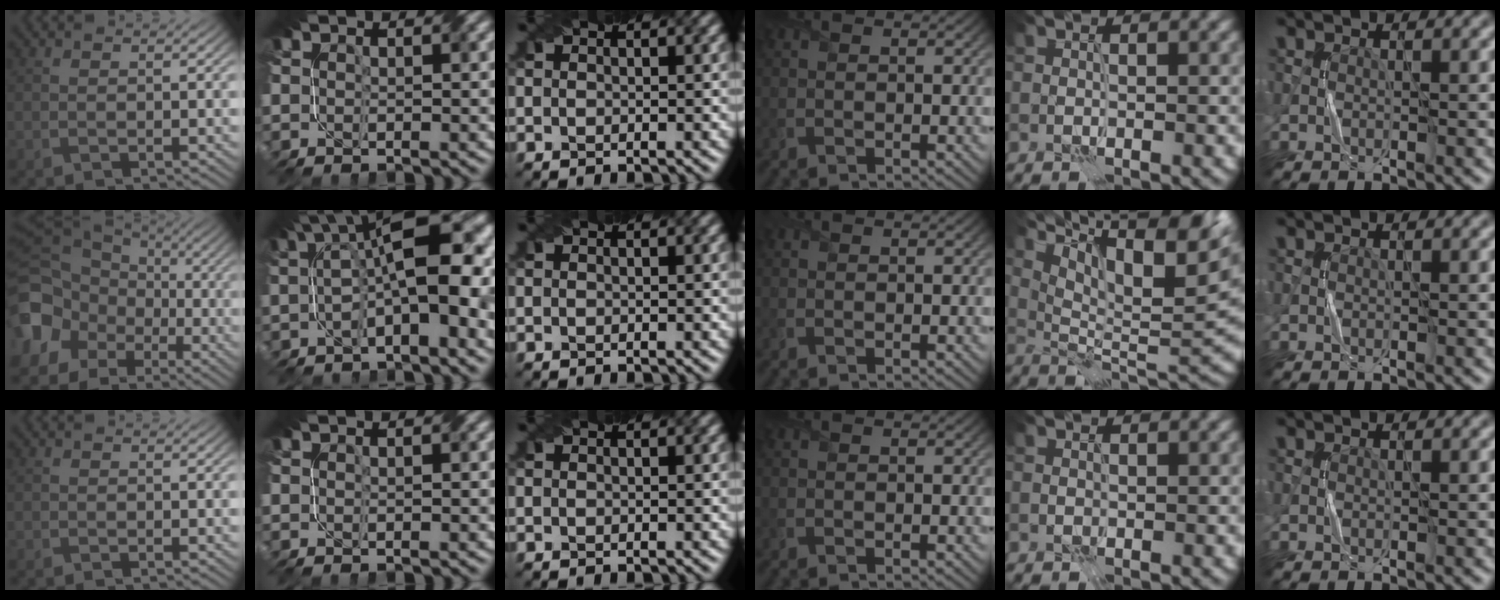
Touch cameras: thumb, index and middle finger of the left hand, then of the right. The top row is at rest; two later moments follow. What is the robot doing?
{"motion": "fold", "object": "napkin"}